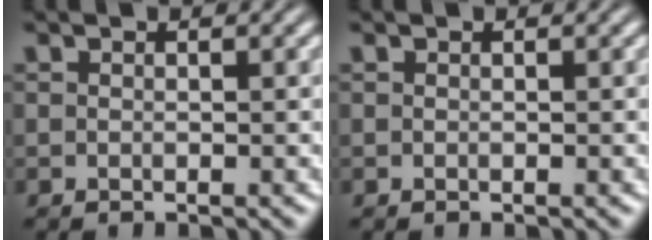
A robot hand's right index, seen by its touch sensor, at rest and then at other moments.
{"total": 0.0}